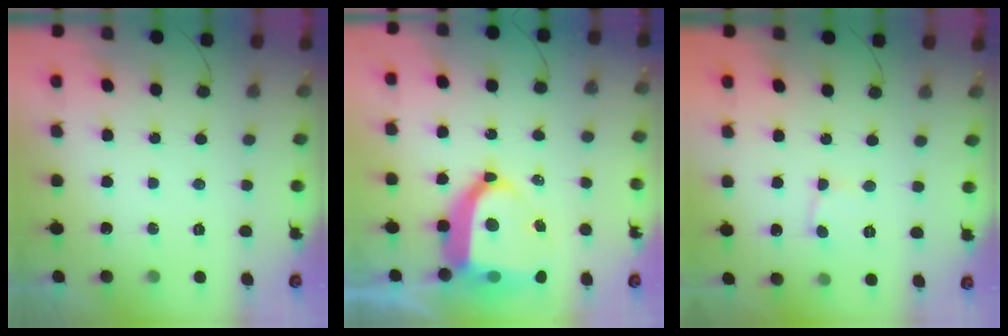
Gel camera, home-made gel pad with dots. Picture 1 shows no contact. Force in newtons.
{"total": 16.7, "press": 16.7, "slide": 1.7}
{"total": 2.1, "press": 2.1, "slide": 0.1}